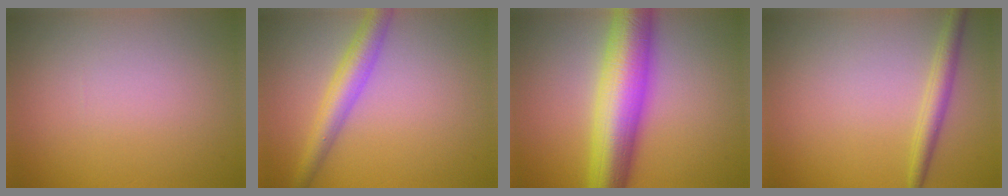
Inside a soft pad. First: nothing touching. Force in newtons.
{"total": 3.8, "press": 3.8, "slide": 0.1}
{"total": 10.4, "press": 10.4, "slide": 0.1}
{"total": 2.4, "press": 2.4, "slide": 0.1}